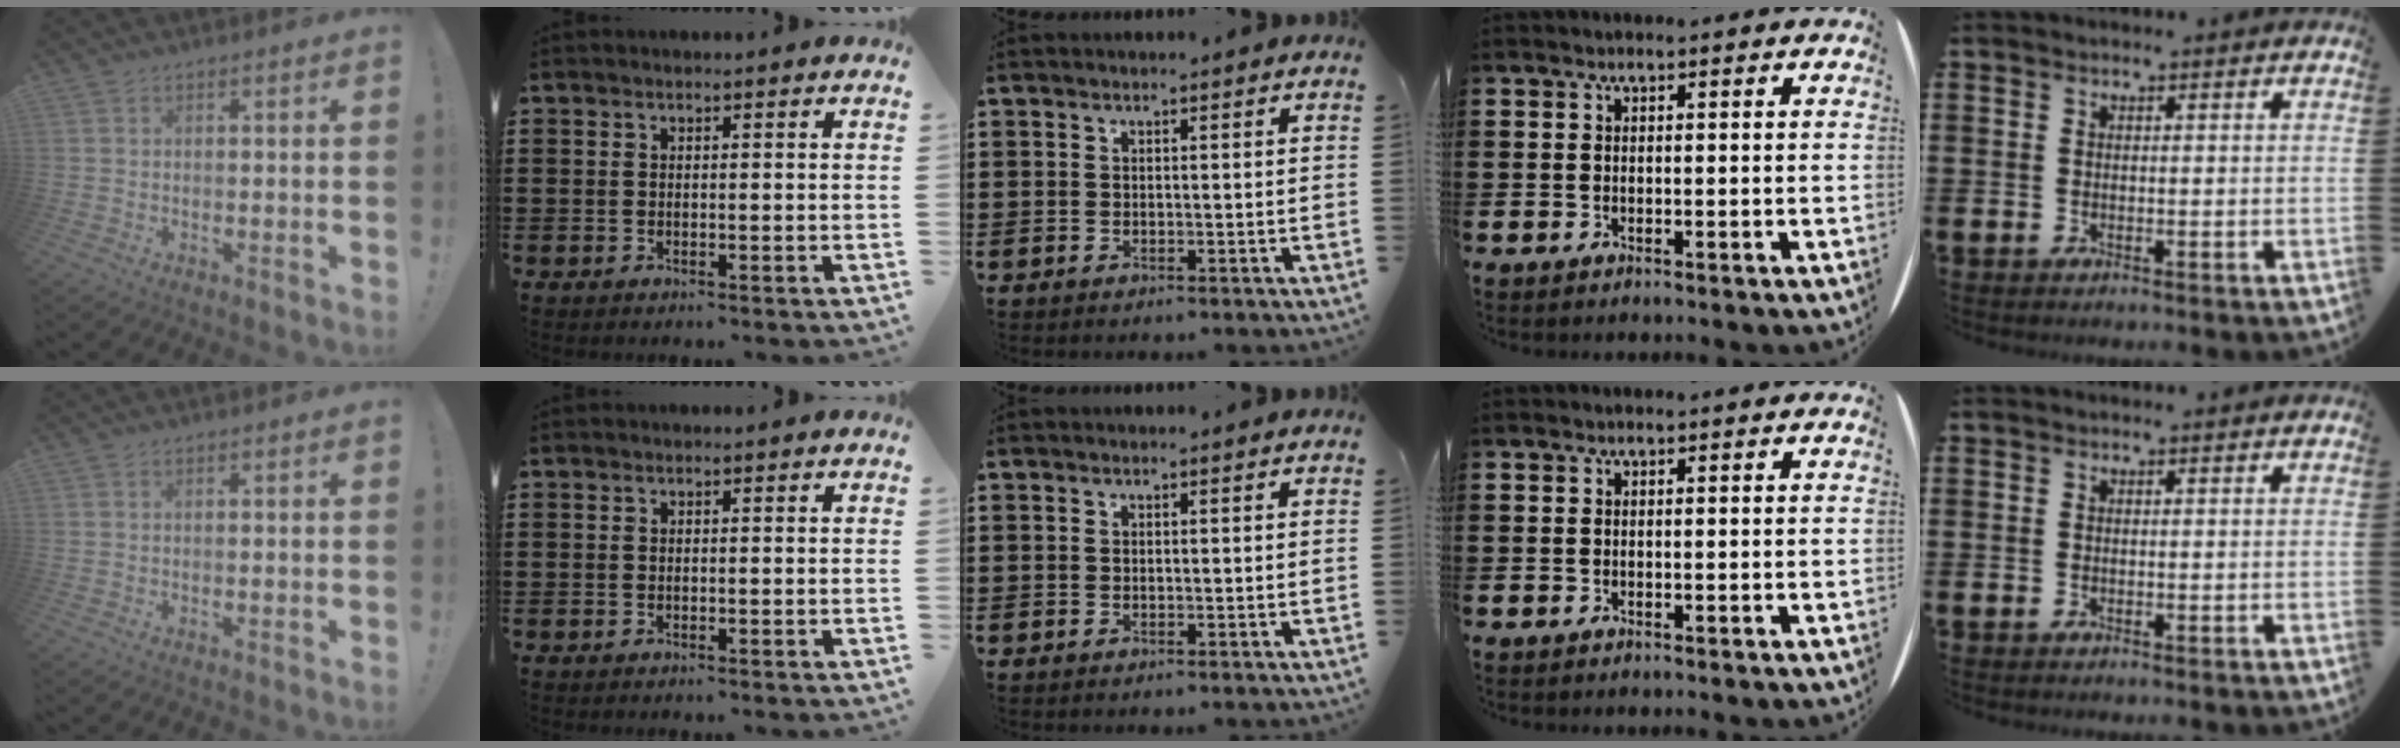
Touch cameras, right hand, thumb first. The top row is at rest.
{}